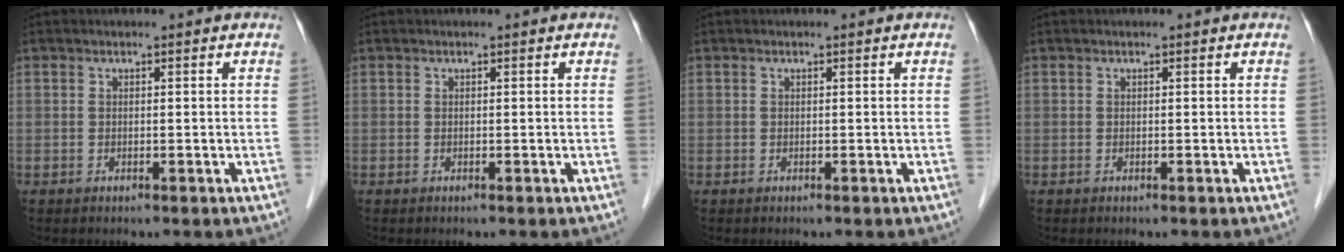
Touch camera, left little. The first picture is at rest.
{"total": 0.0}
{"total": 0.0}
{"total": 0.0}